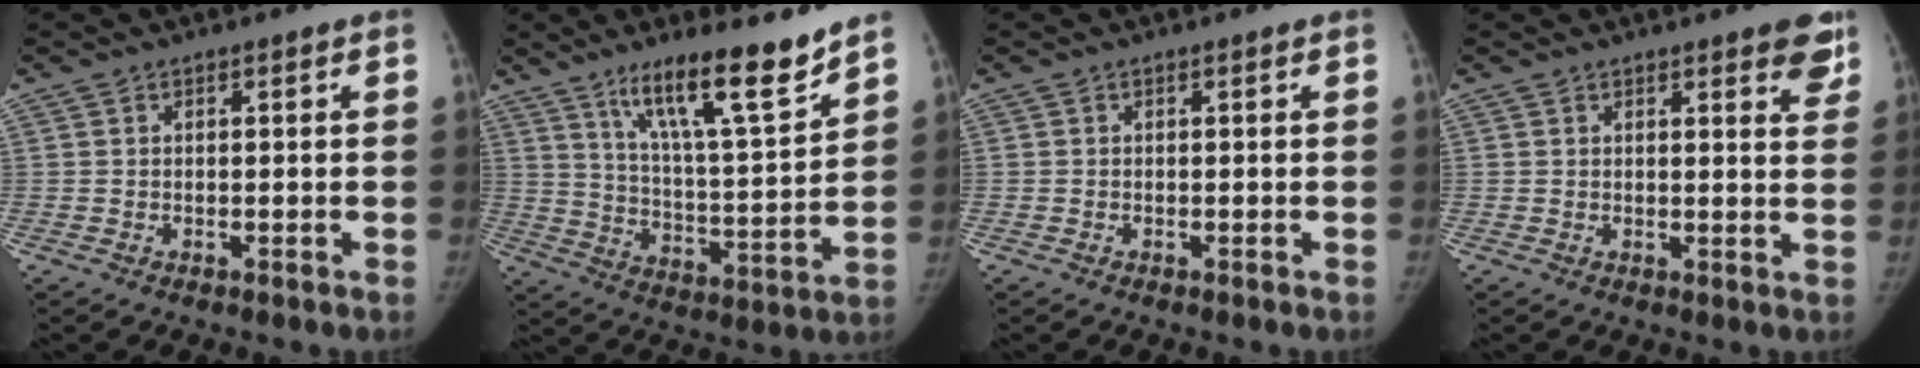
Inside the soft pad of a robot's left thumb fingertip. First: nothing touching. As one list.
[{"total": 16.3, "force": [11.6, 2.7, 11.2], "torque": [-0.165, -0.078, 0.199]}, {"total": 0.0}, {"total": 6.2, "force": [4.0, 1.9, 4.3], "torque": [-0.027, -0.016, 0.042]}]